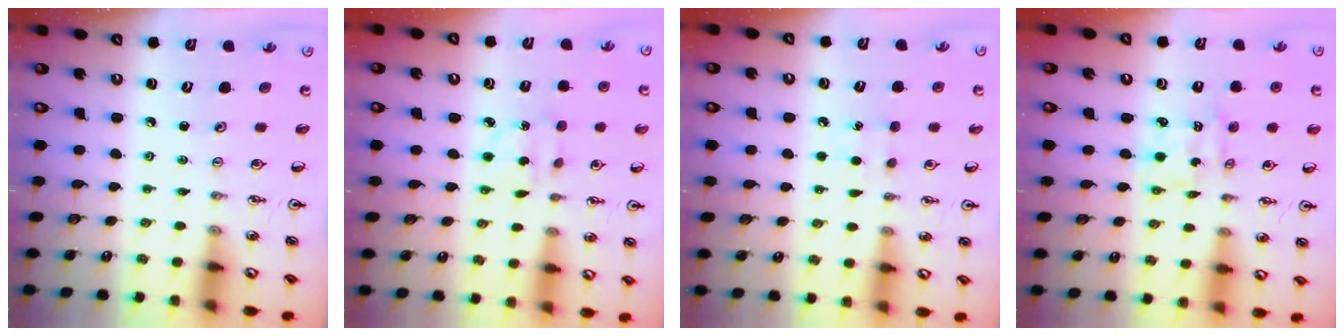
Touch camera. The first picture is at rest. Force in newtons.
{"total": 3.1, "press": 3.1, "slide": 0.6}
{"total": 6.4, "press": 6.3, "slide": 0.7}
{"total": 1.9, "press": 1.9, "slide": 0.1}